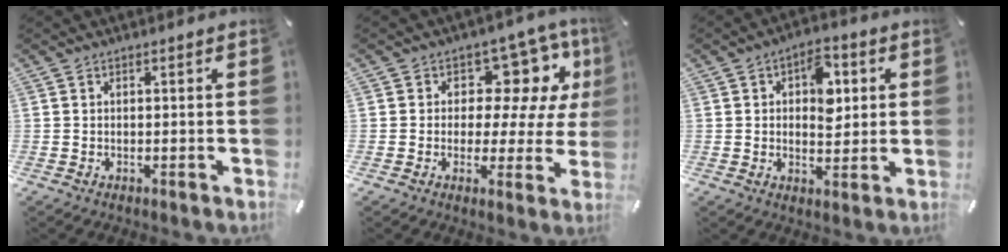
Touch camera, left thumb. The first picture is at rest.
{"total": 11.6, "force": [5.6, 7.9, 6.4], "torque": [-0.085, -0.046, 0.100]}
{"total": 9.1, "force": [2.1, 5.9, 6.5], "torque": [-0.076, -0.003, 0.029]}